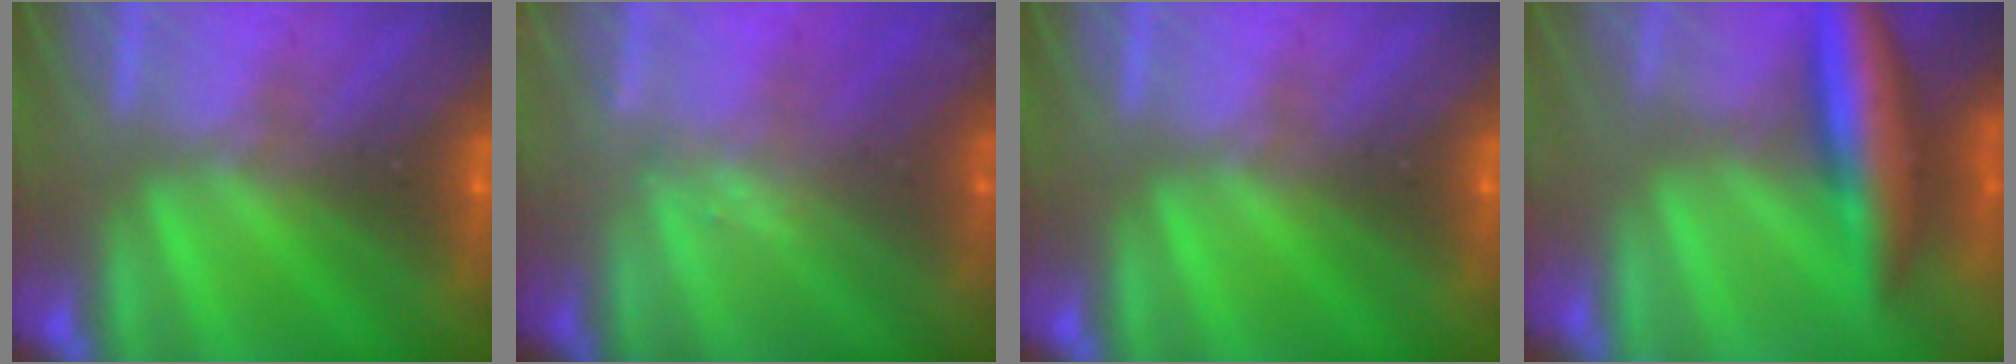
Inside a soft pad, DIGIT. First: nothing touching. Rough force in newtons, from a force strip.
{"total": 1.7}
{"total": 0.0}
{"total": 5.7}